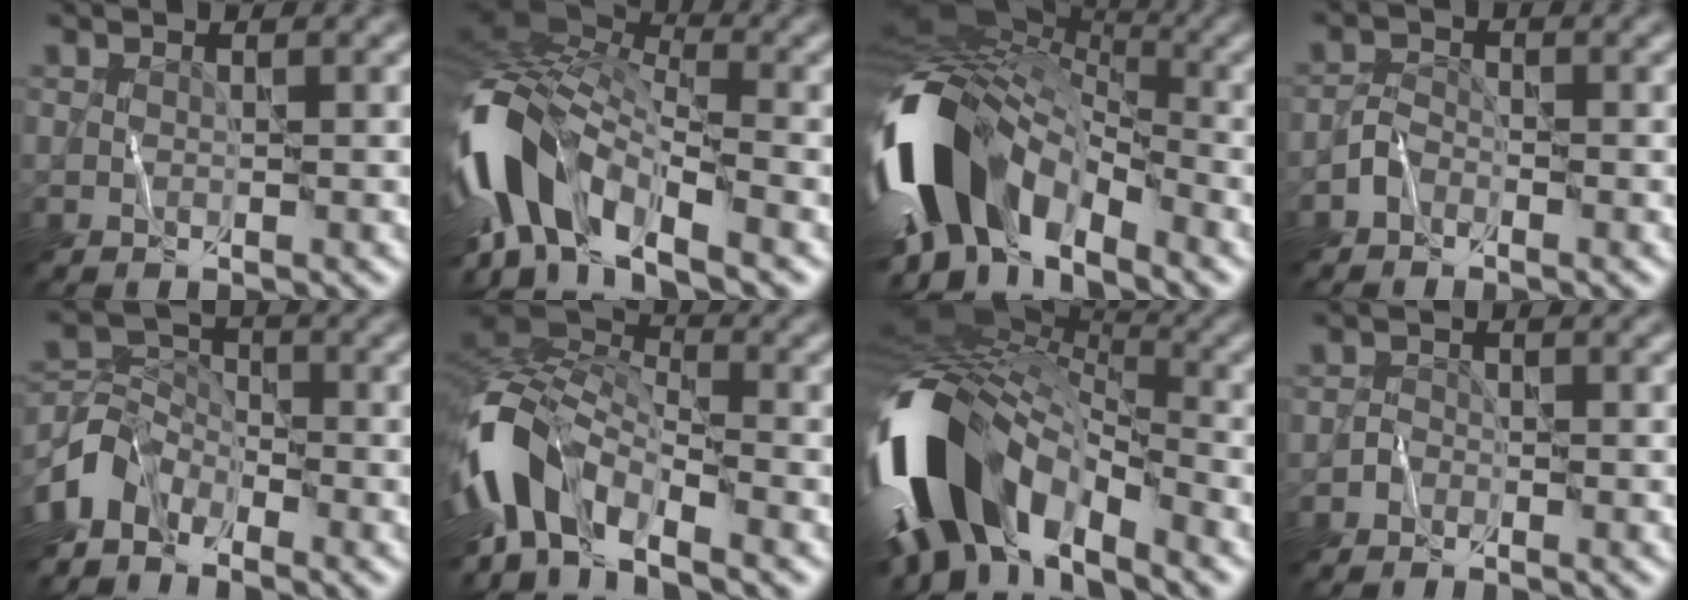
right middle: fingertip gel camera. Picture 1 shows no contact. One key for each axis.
{"total": 12.3, "fx": -5.6, "fy": 5.3, "fz": 9.6, "tx": -0.198, "ty": 0.000, "tz": -0.111}
{"total": 13.9, "fx": -4.7, "fy": 8.4, "fz": 10.1, "tx": -0.197, "ty": 0.006, "tz": -0.104}
{"total": 1.4, "fx": -1.2, "fy": 0.7, "fz": 0.2, "tx": -0.001, "ty": 0.010, "tz": -0.027}
{"total": 4.2, "fx": -3.2, "fy": 2.3, "fz": 1.6, "tx": -0.029, "ty": 0.000, "tz": -0.078}
{"total": 8.7, "fx": -4.6, "fy": 4.0, "fz": 6.2, "tx": -0.123, "ty": 0.006, "tz": -0.109}
{"total": 14.1, "fx": -5.1, "fy": 8.4, "fz": 10.1, "tx": -0.205, "ty": 0.005, "tz": -0.106}
{"total": 0.7, "fx": -0.5, "fy": 0.5, "fz": -0.2, "tx": 0.009, "ty": 0.008, "tz": -0.012}